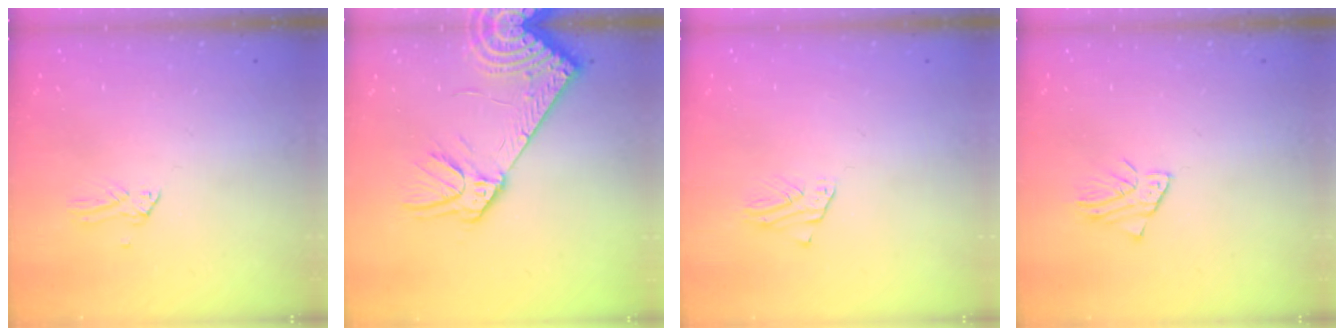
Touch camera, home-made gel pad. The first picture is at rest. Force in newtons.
{"total": 14.5, "press": 14.1, "slide": 3.3}
{"total": 1.9, "press": 1.9, "slide": 0.1}
{"total": 2.5, "press": 2.5, "slide": 0.2}